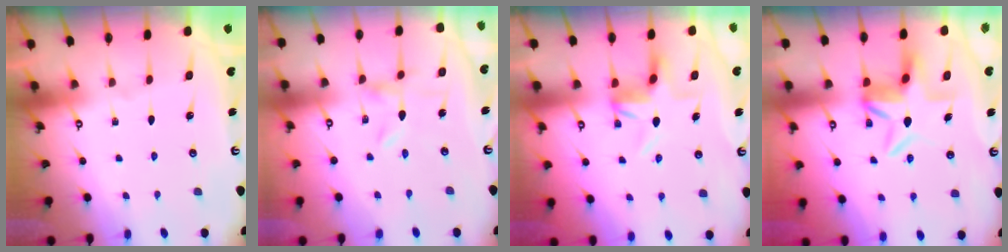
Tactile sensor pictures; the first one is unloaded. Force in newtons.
{"total": 0.0}
{"total": 3.9, "press": 3.9, "slide": 0.4}
{"total": 6.7, "press": 6.3, "slide": 2.0}